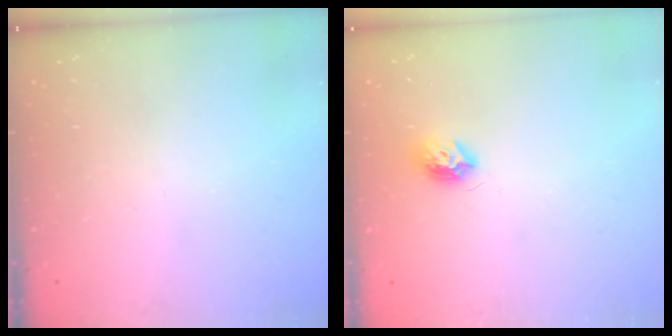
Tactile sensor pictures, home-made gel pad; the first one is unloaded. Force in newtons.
{"total": 8.1, "press": 8.1, "slide": 0.1}